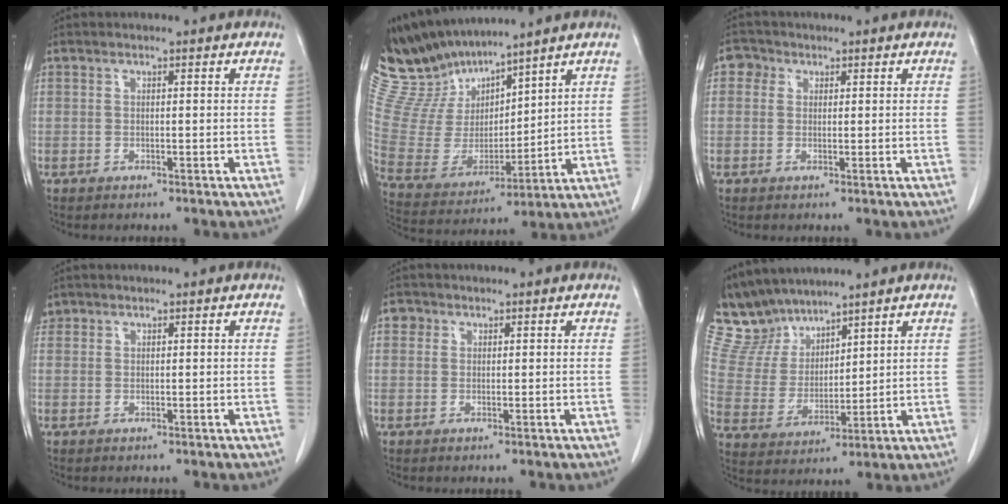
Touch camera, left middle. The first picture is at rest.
{"total": 14.4, "force": [13.3, 3.7, 4.1], "torque": [-0.102, 0.006, 0.275]}
{"total": 2.4, "force": [0.9, 2.1, 0.6], "torque": [-0.005, 0.008, 0.009]}
{"total": 1.4, "force": [0.9, 1.0, 0.0], "torque": [0.003, 0.014, 0.017]}
{"total": 1.5, "force": [0.6, 1.3, 0.2], "torque": [0.008, 0.004, 0.005]}
{"total": 9.3, "force": [8.6, 3.1, 1.5], "torque": [-0.052, 0.017, 0.187]}